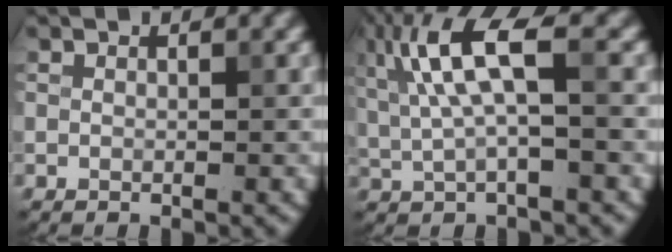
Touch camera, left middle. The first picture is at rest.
{"total": 6.6, "force": [1.9, 1.7, 6.1], "torque": [-0.128, 0.009, 0.034]}